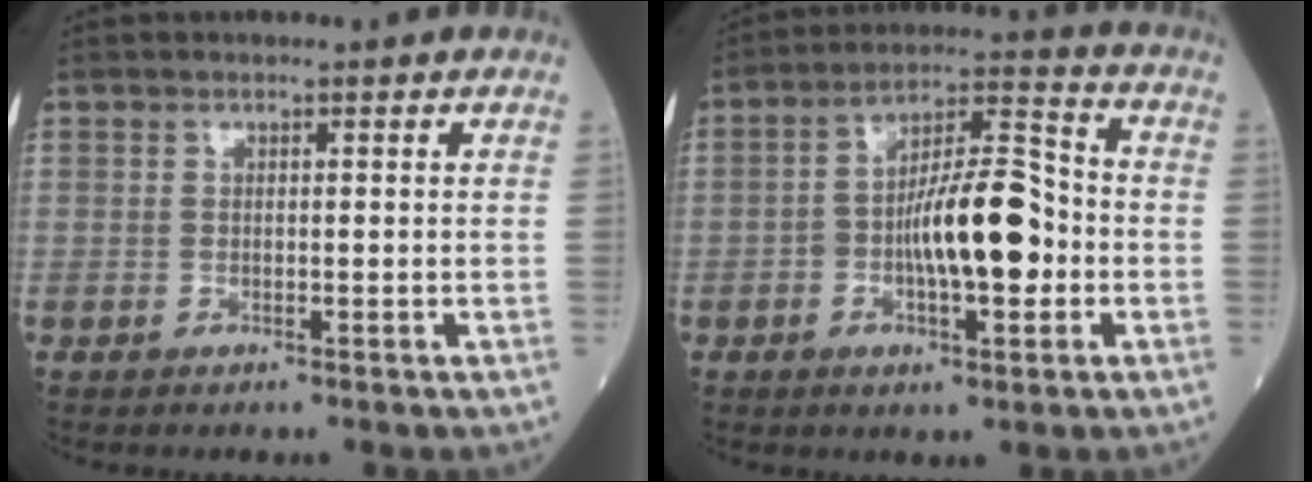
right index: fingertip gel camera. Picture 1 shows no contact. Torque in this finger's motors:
{"motor_torque": [0.51, -0.21, 0.28, 0.17]}